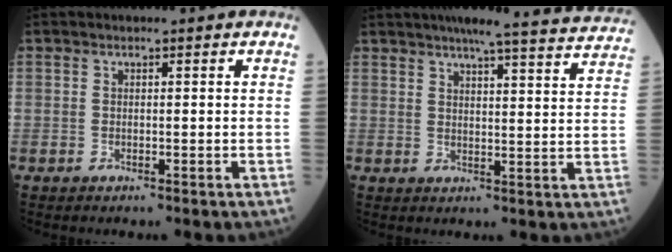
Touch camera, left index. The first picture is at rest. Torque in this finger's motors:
{"motor_torque": [0.22, -0.21, 0.26, 0.06]}